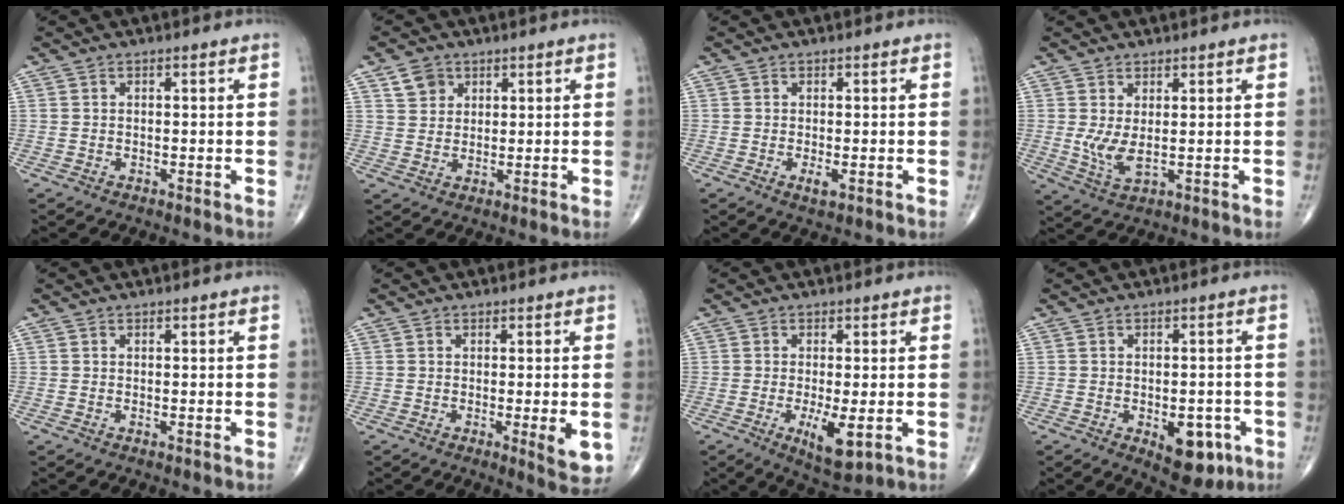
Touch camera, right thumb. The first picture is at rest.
{"total": 4.3, "force": [2.3, 3.4, 1.3], "torque": [-0.007, -0.010, 0.043]}
{"total": 1.7, "force": [-0.5, 0.5, 1.5], "torque": [-0.031, -0.006, -0.008]}
{"total": 4.7, "force": [0.6, 1.9, 4.3], "torque": [-0.091, -0.016, 0.019]}
{"total": 0.0}
{"total": 5.3, "force": [-1.0, 1.1, 5.1], "torque": [-0.069, -0.015, -0.014]}
{"total": 6.7, "force": [-1.7, 2.0, 6.2], "torque": [-0.110, -0.020, -0.021]}
{"total": 8.6, "force": [-3.2, 4.6, 6.5], "torque": [-0.059, 0.006, -0.030]}